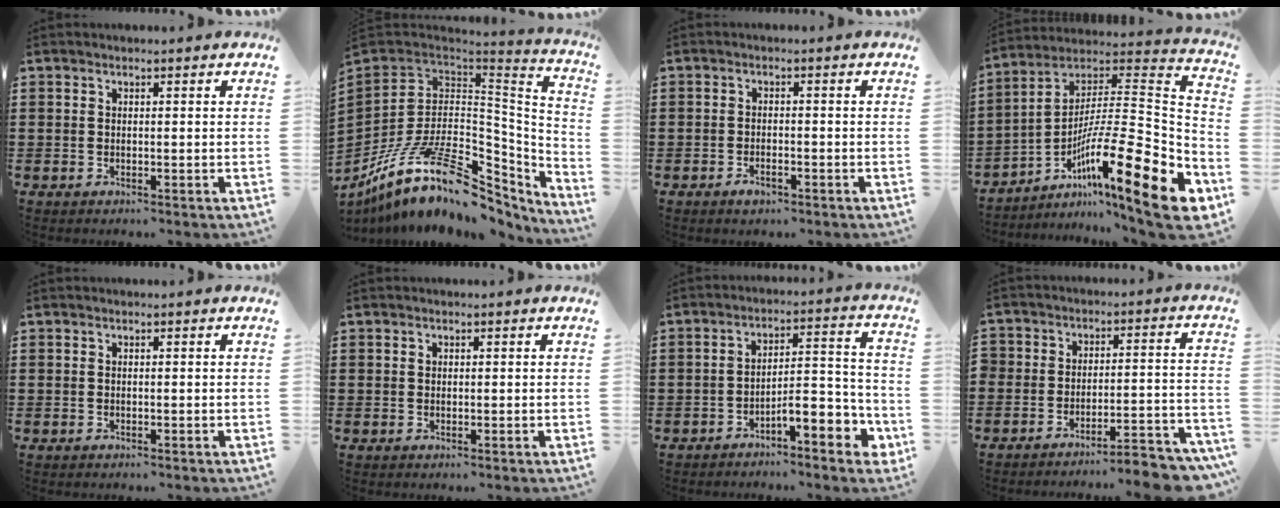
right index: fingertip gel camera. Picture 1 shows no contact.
{"total": 18.6, "force": [-8.5, 9.4, 13.7], "torque": [-0.297, 0.023, -0.147]}
{"total": 1.8, "force": [-1.2, 0.8, 1.0], "torque": [-0.021, 0.000, -0.023]}
{"total": 18.3, "force": [-9.2, 3.0, 15.6], "torque": [-0.244, -0.013, -0.168]}
{"total": 0.0}
{"total": 0.6, "force": [0.2, 0.5, 0.3], "torque": [-0.007, 0.001, 0.004]}
{"total": 6.6, "force": [-4.3, 1.7, 4.7], "torque": [-0.063, -0.014, -0.084]}
{"total": 5.2, "force": [-5.2, 0.2, 0.7], "torque": [-0.008, -0.001, -0.107]}